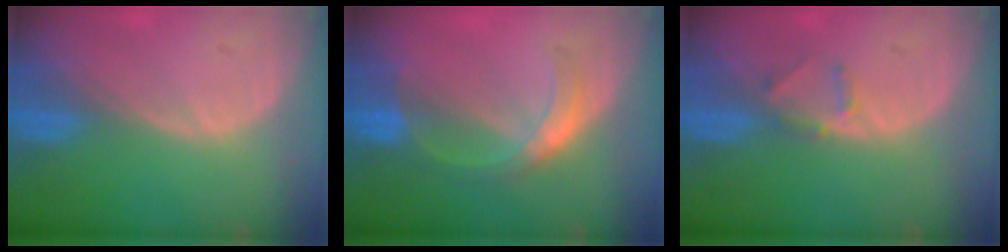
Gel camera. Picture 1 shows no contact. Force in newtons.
{"total": 5.6, "press": 5.1, "slide": 2.4}
{"total": 1.9, "press": 1.7, "slide": 0.9}